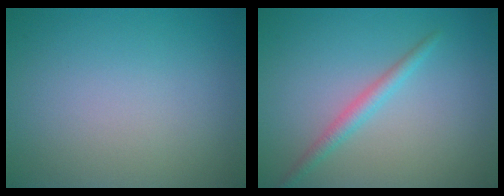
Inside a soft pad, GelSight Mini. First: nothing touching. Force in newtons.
{"total": 1.9, "press": 1.9, "slide": 0.1}